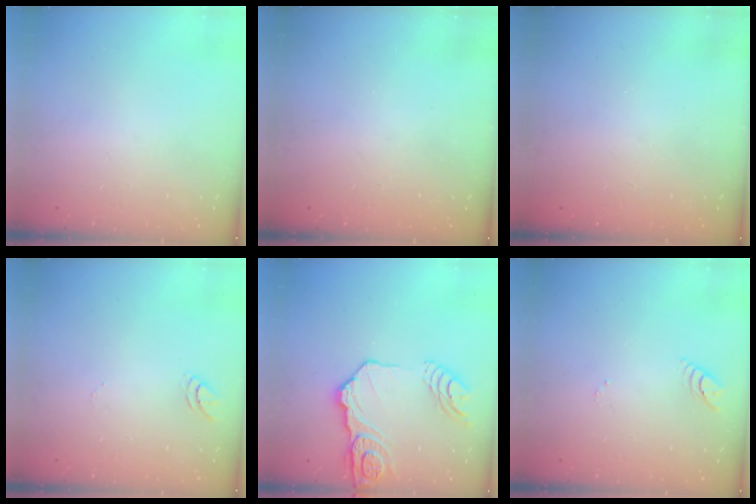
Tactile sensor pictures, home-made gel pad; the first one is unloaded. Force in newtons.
{"total": 0.0}
{"total": 0.0}
{"total": 3.7, "press": 3.7, "slide": 0.3}
{"total": 16.3, "press": 16.2, "slide": 2.0}
{"total": 3.0, "press": 3.0, "slide": 0.3}